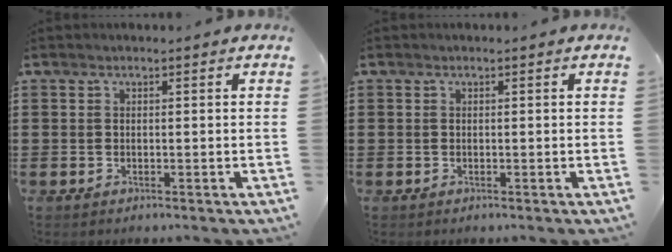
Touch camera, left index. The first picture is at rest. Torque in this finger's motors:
{"motor_torque": [0.00, 0.00, 0.00, 0.00]}